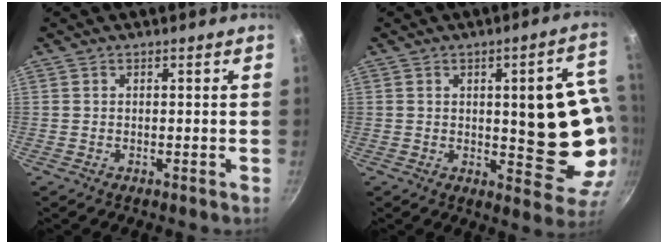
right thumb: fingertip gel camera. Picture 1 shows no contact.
{"total": 16.2, "force": [0.6, 6.0, 15.0], "torque": [-0.140, -0.012, 0.011]}